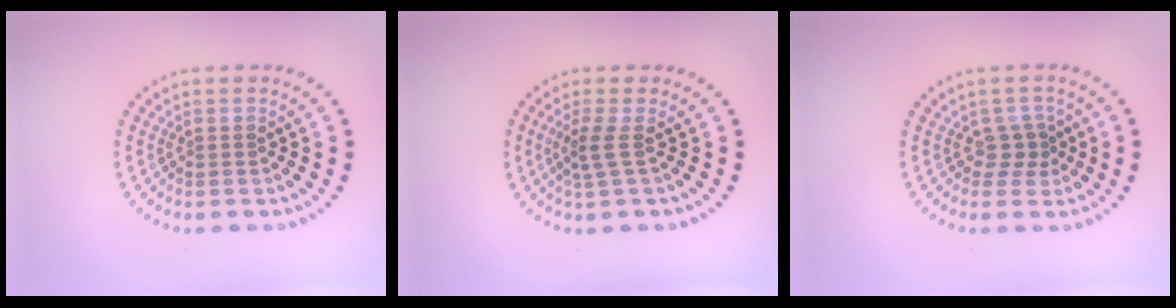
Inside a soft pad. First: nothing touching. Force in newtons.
{"total": 2.0, "press": 1.3, "slide": 1.4}
{"total": 1.5, "press": 1.2, "slide": 0.9}